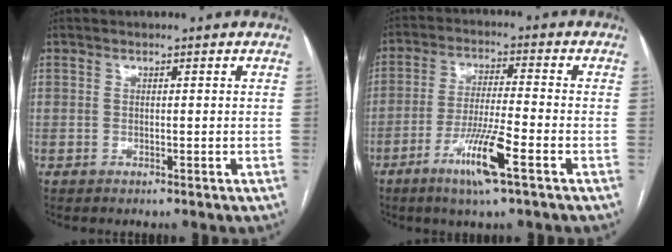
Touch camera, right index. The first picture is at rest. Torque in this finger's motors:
{"motor_torque": [0.58, 0.02, 0.25, 0.11]}